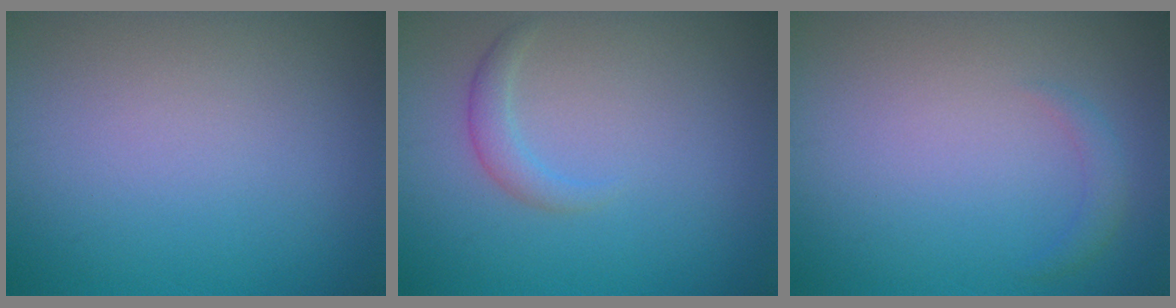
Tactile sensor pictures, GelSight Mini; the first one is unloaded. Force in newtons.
{"total": 1.5, "press": 1.5, "slide": 0.2}
{"total": 1.0, "press": 1.0, "slide": 0.1}